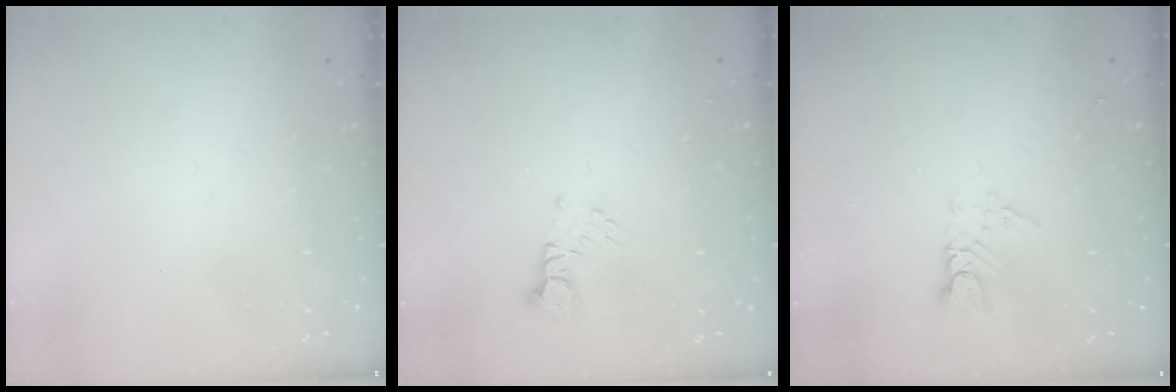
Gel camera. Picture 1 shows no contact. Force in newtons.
{"total": 2.4, "press": 2.4, "slide": 0.1}
{"total": 3.1, "press": 3.1, "slide": 0.1}